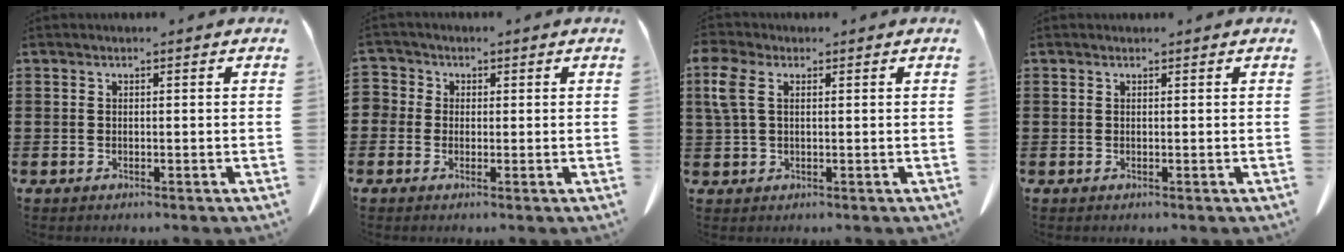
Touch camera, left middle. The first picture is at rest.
{"total": 1.7, "force": [-0.1, 1.7, 0.0], "torque": [-0.010, 0.007, -0.005]}
{"total": 4.1, "force": [1.2, 2.4, 3.1], "torque": [-0.090, 0.000, 0.015]}
{"total": 0.0}